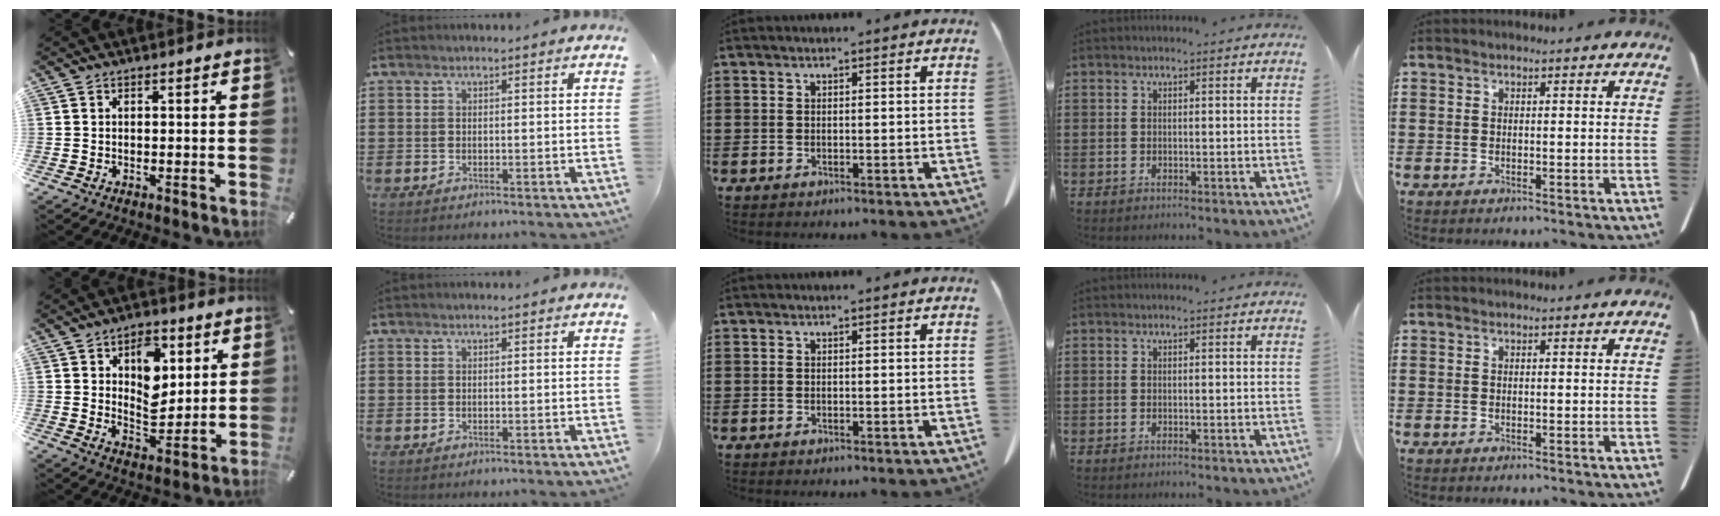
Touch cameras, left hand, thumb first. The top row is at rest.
{"thumb": {"total": 10.9, "force": [3.7, 7.8, 6.5], "torque": [-0.077, -0.009, 0.065]}}